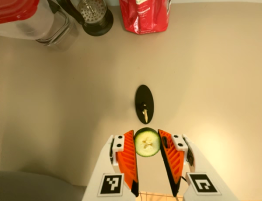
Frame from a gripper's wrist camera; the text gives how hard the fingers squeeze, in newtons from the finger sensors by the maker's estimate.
{"total": 8.8, "left": 8.6, "right": 9.1}